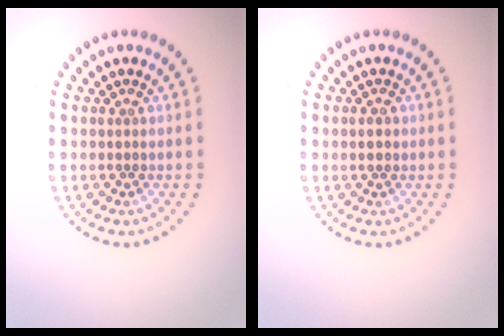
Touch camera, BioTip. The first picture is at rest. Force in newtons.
{"total": 1.2, "press": 1.2, "slide": 0.1}